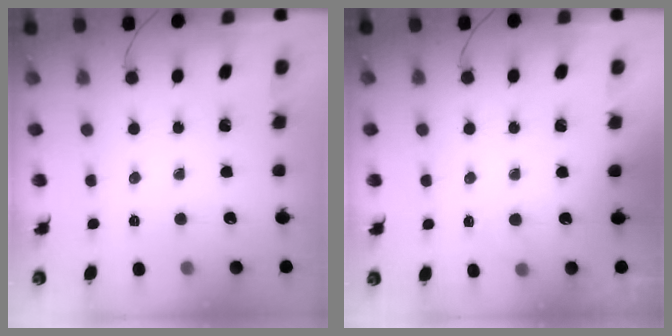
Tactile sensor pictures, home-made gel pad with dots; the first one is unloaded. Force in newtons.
{"total": 3.7, "press": 3.6, "slide": 1.1}